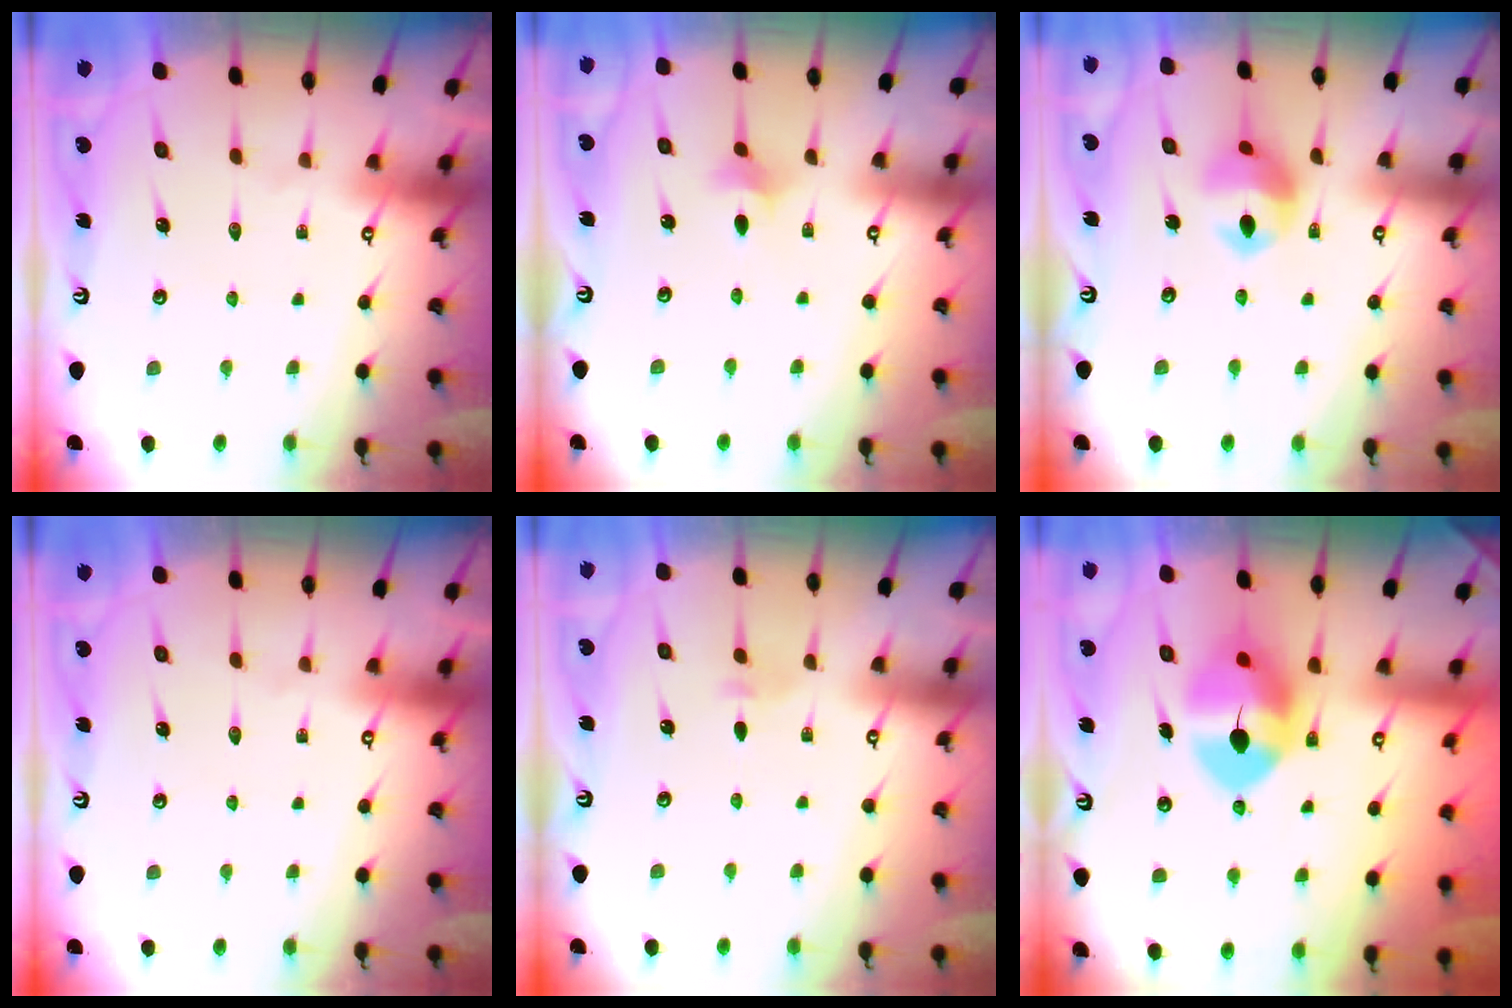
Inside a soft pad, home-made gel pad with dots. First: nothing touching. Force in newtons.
{"total": 2.5, "press": 2.4, "slide": 0.6}
{"total": 11.0, "press": 10.9, "slide": 1.9}
{"total": 0.0}
{"total": 2.8, "press": 2.7, "slide": 0.7}
{"total": 9.4, "press": 9.3, "slide": 1.1}